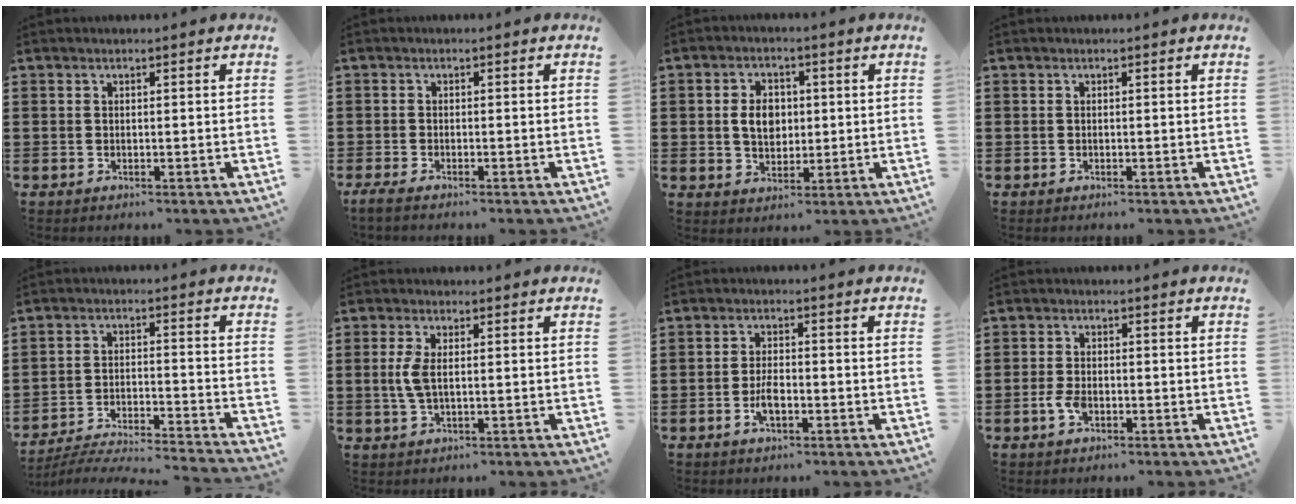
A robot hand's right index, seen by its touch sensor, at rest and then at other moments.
{"total": 1.3, "force": [-1.2, -0.1, 0.6], "torque": [-0.018, -0.006, -0.025]}
{"total": 5.1, "force": [0.4, 3.6, 3.6], "torque": [-0.077, 0.008, 0.000]}
{"total": 0.0}
{"total": 5.3, "force": [-5.1, -0.4, 1.4], "torque": [-0.031, -0.012, -0.105]}
{"total": 3.9, "force": [0.3, 1.6, 3.6], "torque": [-0.092, -0.004, -0.004]}
{"total": 3.5, "force": [-1.3, 1.3, 3.0], "torque": [-0.068, -0.003, -0.025]}
{"total": 3.0, "force": [-1.2, 1.6, 2.3], "torque": [-0.057, -0.007, -0.023]}